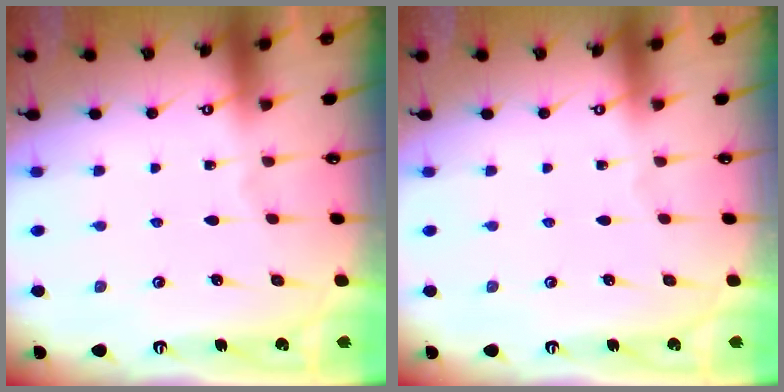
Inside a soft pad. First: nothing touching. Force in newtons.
{"total": 0.0}